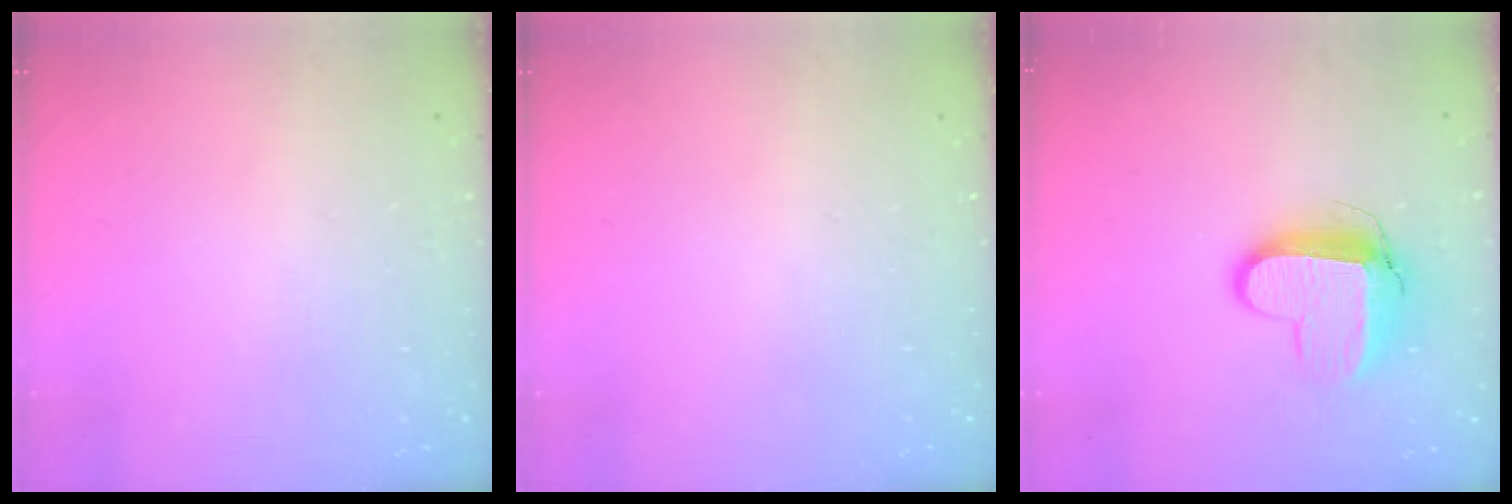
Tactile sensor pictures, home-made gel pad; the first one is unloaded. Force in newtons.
{"total": 0.0}
{"total": 10.3, "press": 10.3, "slide": 1.2}